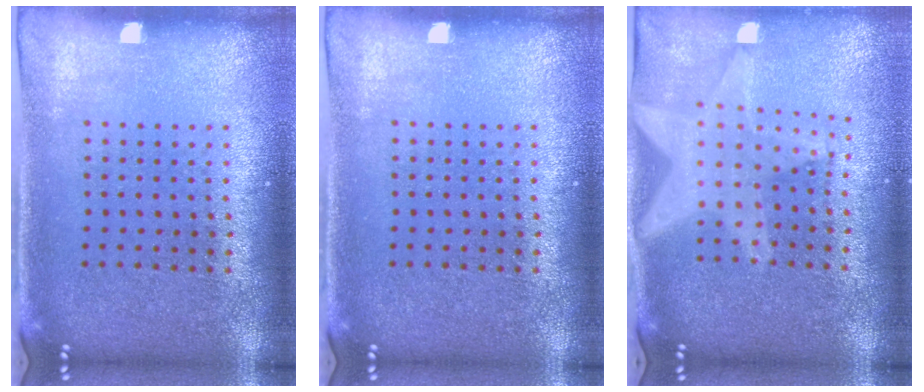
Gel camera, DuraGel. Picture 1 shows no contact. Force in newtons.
{"total": 0.0}
{"total": 2.2, "press": 1.8, "slide": 1.2}